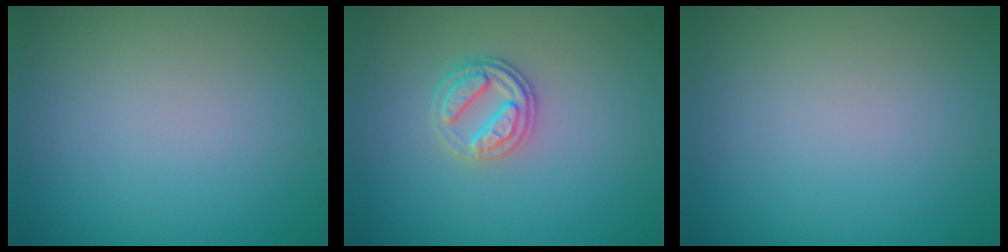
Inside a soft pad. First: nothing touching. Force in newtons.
{"total": 2.7, "press": 2.5, "slide": 0.9}
{"total": 0.0}